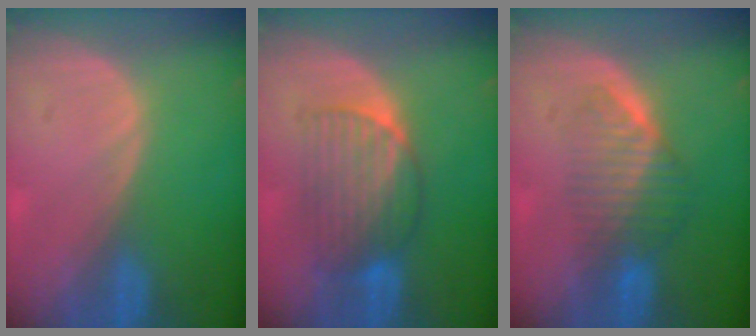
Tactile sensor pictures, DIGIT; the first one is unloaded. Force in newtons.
{"total": 6.8, "press": 6.7, "slide": 0.9}
{"total": 6.3, "press": 5.7, "slide": 2.8}